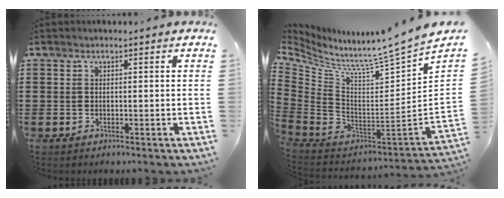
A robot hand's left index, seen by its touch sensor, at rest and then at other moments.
{"total": 6.6, "force": [5.5, -2.2, 2.9], "torque": [-0.084, -0.084, 0.073]}